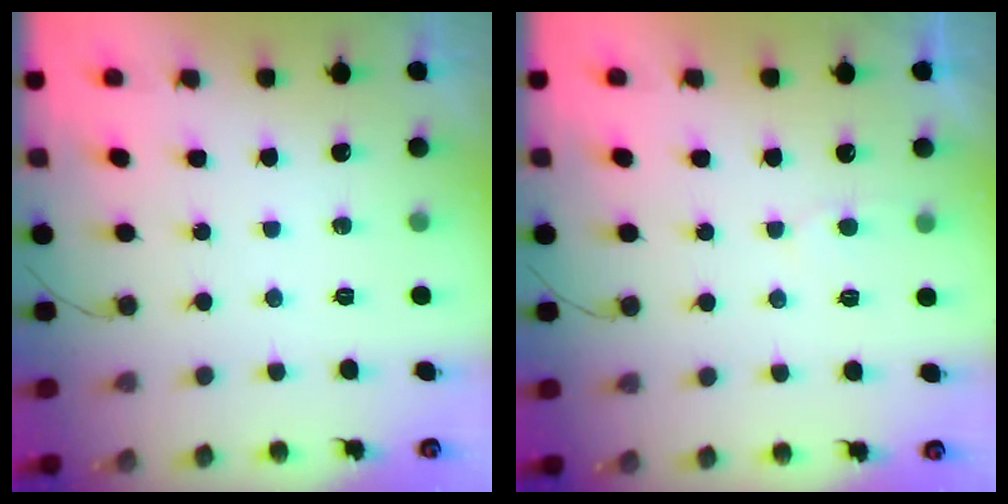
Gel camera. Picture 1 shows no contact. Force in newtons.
{"total": 2.9, "press": 2.8, "slide": 0.3}